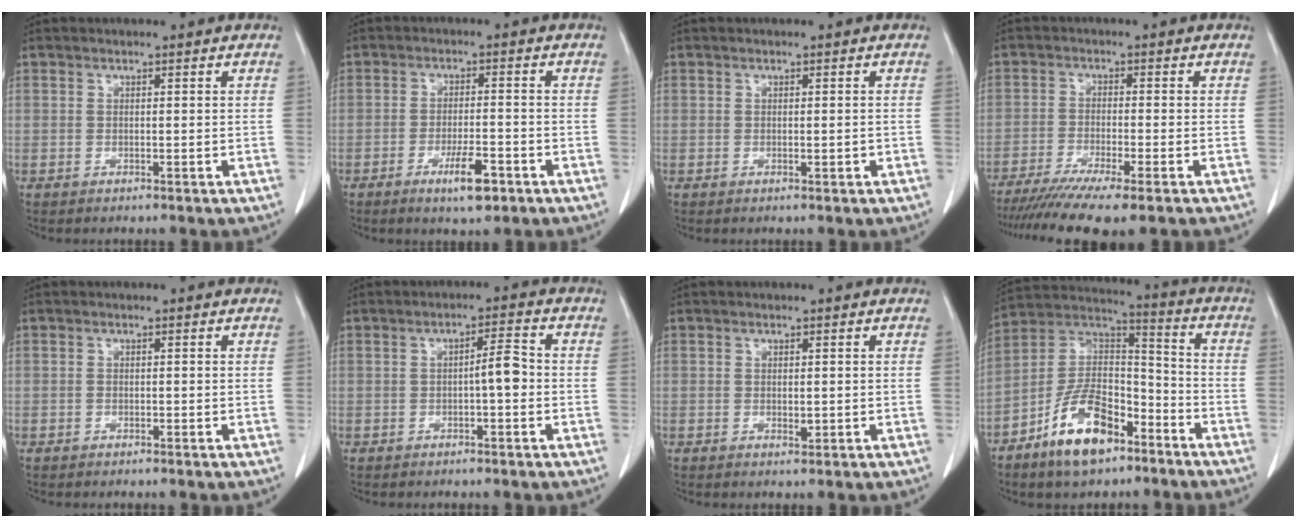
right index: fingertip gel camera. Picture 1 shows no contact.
{"total": 5.5, "force": [-3.0, 1.1, 4.5], "torque": [-0.081, -0.004, -0.047]}
{"total": 0.7, "force": [-0.2, 0.2, 0.7], "torque": [-0.010, -0.001, 0.002]}
{"total": 11.8, "force": [-9.2, 0.5, 7.3], "torque": [-0.112, -0.024, -0.143]}
{"total": 0.0}
{"total": 3.5, "force": [-0.6, 0.5, 3.5], "torque": [-0.050, 0.008, -0.010]}
{"total": 0.9, "force": [0.0, 0.4, 0.8], "torque": [-0.015, -0.004, 0.002]}
{"total": 14.0, "force": [-8.4, 6.2, 9.4], "torque": [-0.178, 0.013, -0.151]}